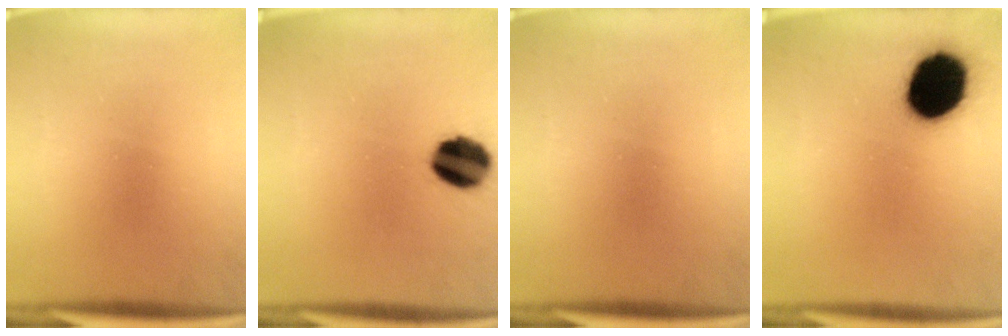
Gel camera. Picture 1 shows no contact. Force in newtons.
{"total": 11.7}
{"total": 0.0}
{"total": 17.0}